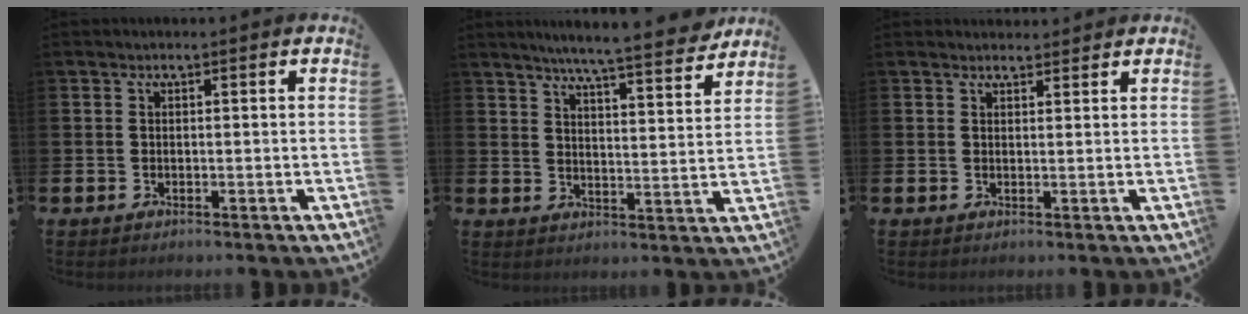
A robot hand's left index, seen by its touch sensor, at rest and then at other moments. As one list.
[{"total": 6.9, "force": [6.5, -0.3, 2.2], "torque": [-0.049, -0.046, 0.108]}, {"total": 1.6, "force": [1.6, 0.4, 0.0], "torque": [0.007, -0.004, 0.027]}]